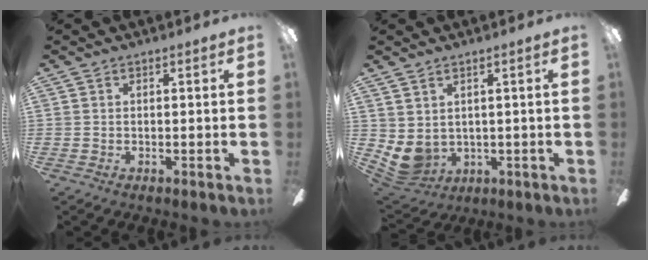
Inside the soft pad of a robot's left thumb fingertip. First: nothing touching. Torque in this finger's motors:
{"motor_torque": [0.79, 1.14, 0.43, -0.51, 0.04]}